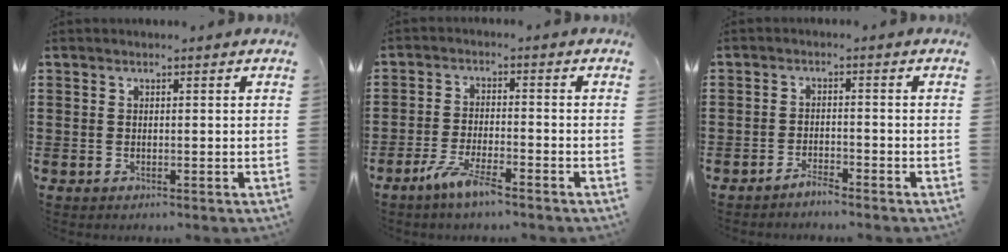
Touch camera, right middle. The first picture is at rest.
{"total": 5.1, "force": [-3.7, 0.6, 3.4], "torque": [-0.074, -0.007, -0.069]}
{"total": 2.0, "force": [-2.0, 0.1, 0.5], "torque": [-0.014, 0.003, -0.039]}